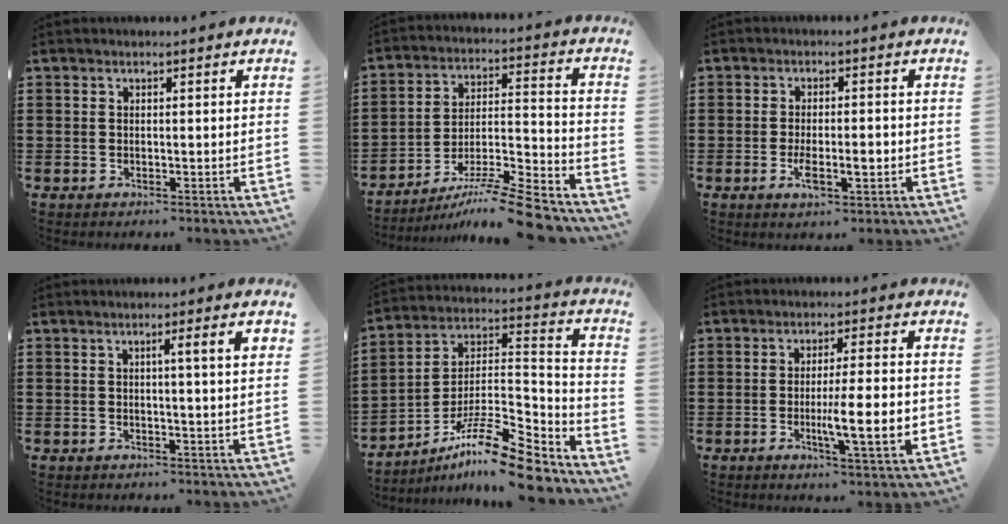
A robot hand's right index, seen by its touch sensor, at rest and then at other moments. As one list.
[{"total": 10.3, "force": [-8.9, 0.1, 5.1], "torque": [-0.071, 0.014, -0.175]}, {"total": 4.7, "force": [-1.2, 1.5, 4.3], "torque": [-0.069, -0.001, -0.023]}, {"total": 4.0, "force": [1.0, 0.0, 3.9], "torque": [-0.073, 0.000, 0.013]}, {"total": 14.2, "force": [-11.0, 2.2, 8.6], "torque": [-0.143, 0.029, -0.206]}, {"total": 9.5, "force": [-1.8, 1.5, 9.2], "torque": [-0.148, -0.012, -0.030]}]